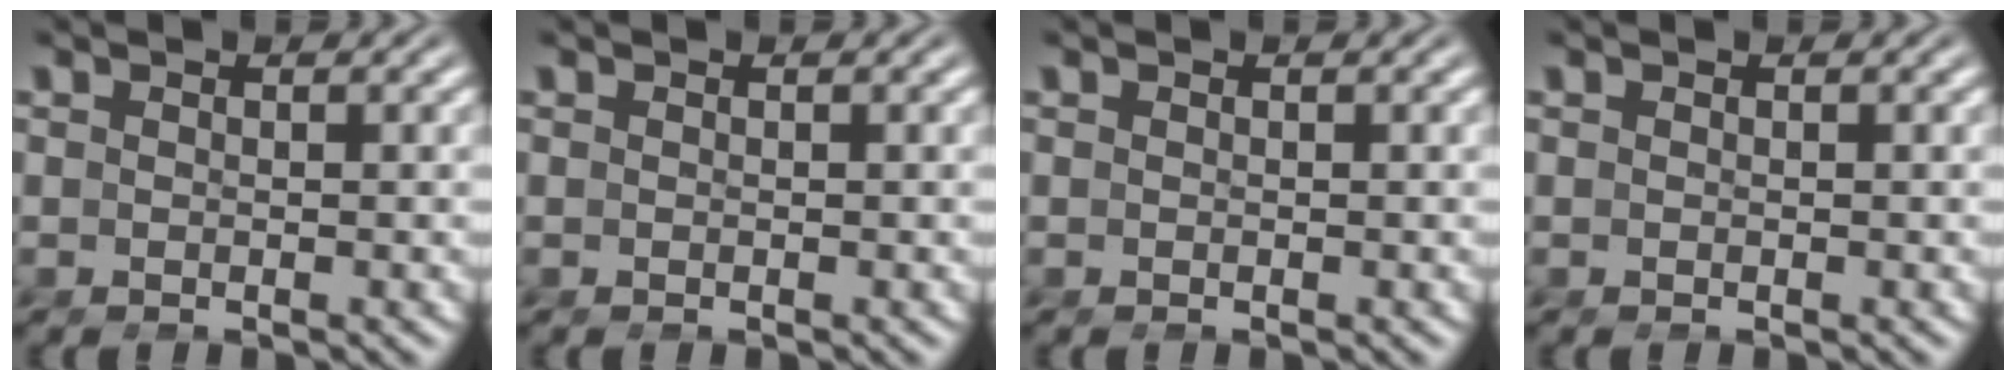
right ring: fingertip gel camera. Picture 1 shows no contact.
{"total": 0.0}
{"total": 0.0}
{"total": 0.0}